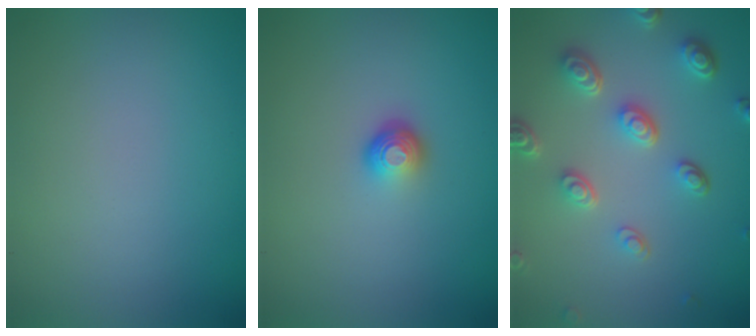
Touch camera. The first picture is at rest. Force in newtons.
{"total": 1.8, "press": 1.1, "slide": 1.5}
{"total": 5.2, "press": 3.9, "slide": 3.4}